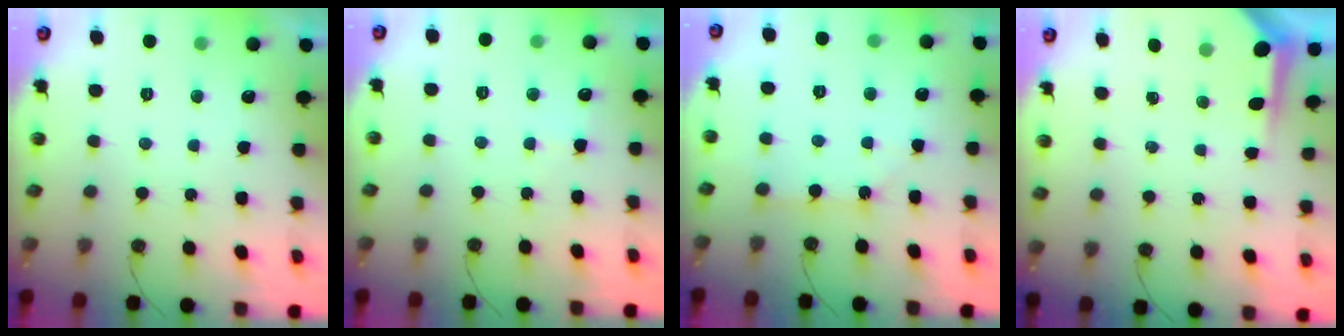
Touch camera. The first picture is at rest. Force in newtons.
{"total": 3.4, "press": 3.4, "slide": 0.3}
{"total": 1.9, "press": 1.9, "slide": 0.0}
{"total": 4.0, "press": 4.0, "slide": 0.4}